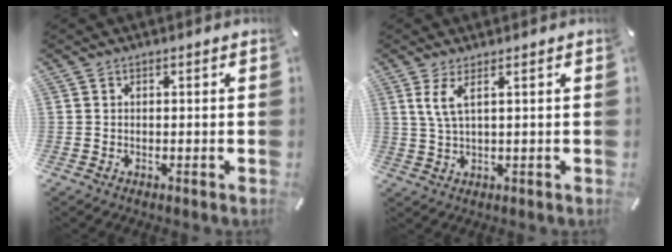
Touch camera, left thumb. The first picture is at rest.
{"total": 4.4, "force": [1.8, 0.8, 3.9], "torque": [-0.082, -0.003, 0.032]}